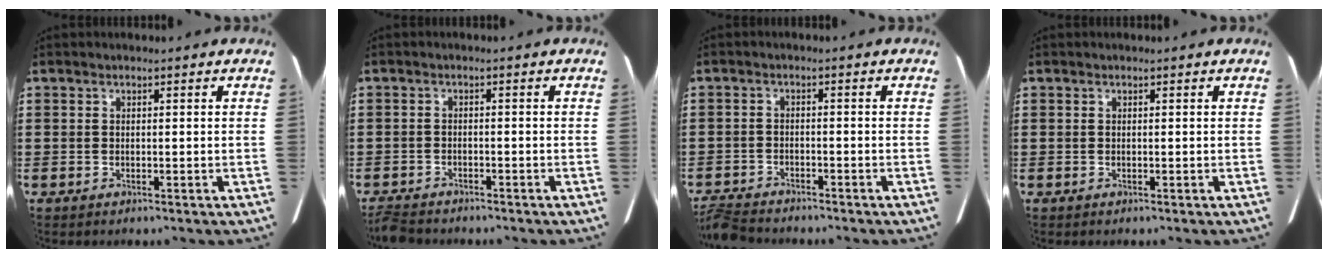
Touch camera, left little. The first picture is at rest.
{"total": 2.1, "force": [-2.1, 0.1, 0.3], "torque": [-0.017, -0.002, -0.047]}
{"total": 2.9, "force": [-2.8, 0.1, 0.4], "torque": [-0.026, -0.006, -0.064]}
{"total": 0.0}